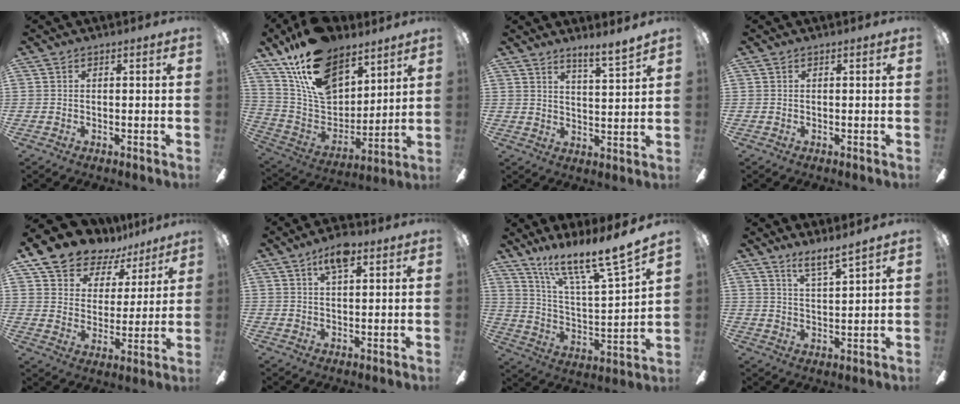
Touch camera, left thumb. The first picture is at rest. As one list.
[{"total": 20.5, "force": [13.7, 10.9, 10.6], "torque": [-0.205, -0.068, 0.257]}, {"total": 5.1, "force": [4.7, -0.1, 2.0], "torque": [-0.027, -0.039, 0.078]}, {"total": 0.0}, {"total": 11.2, "force": [10.0, 4.8, 1.6], "torque": [-0.053, -0.081, 0.188]}, {"total": 6.3, "force": [3.5, 2.4, 4.6], "torque": [-0.074, -0.003, 0.057]}, {"total": 17.2, "force": [14.7, 0.9, 8.8], "torque": [-0.169, -0.104, 0.243]}, {"total": 4.9, "force": [4.5, -0.2, 2.0], "torque": [-0.043, -0.032, 0.078]}]